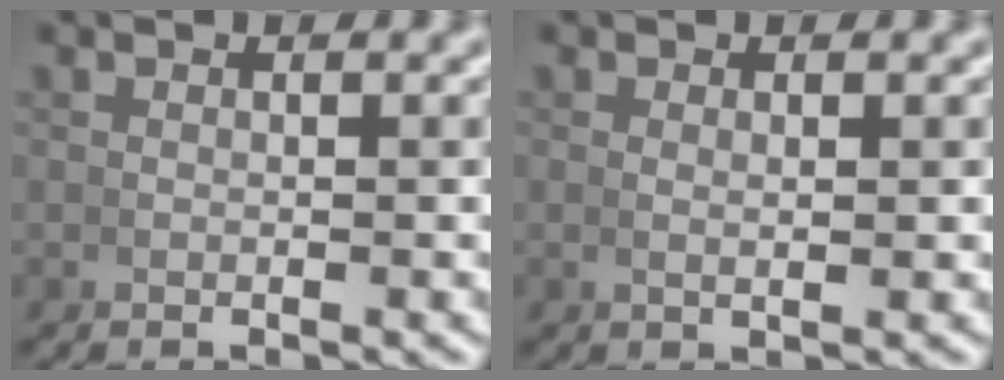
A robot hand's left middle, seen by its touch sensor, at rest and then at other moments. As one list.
[{"total": 0.8, "force": [0.3, 0.0, 0.7], "torque": [-0.016, -0.007, 0.008]}]